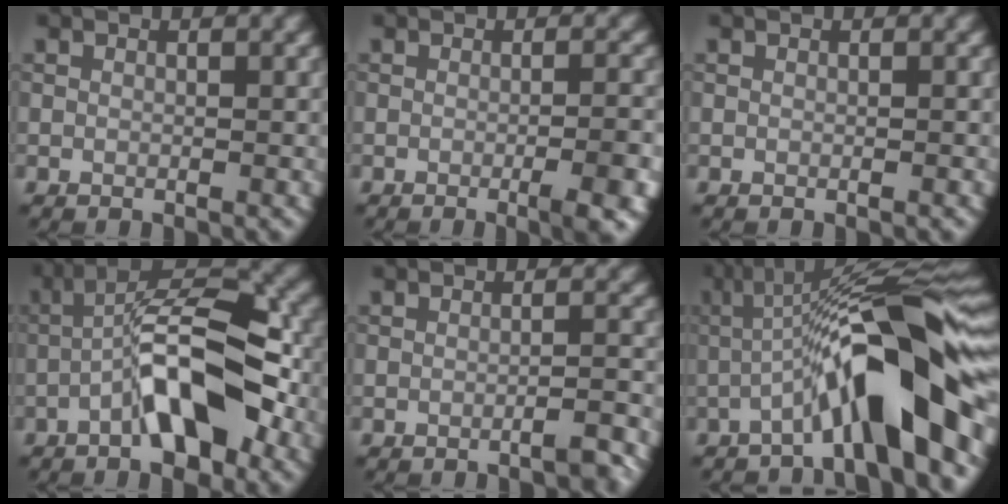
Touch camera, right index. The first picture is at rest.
{"total": 4.7, "force": [-1.5, 1.3, 4.2], "torque": [-0.045, 0.004, -0.021]}
{"total": 0.0}
{"total": 8.7, "force": [-3.0, 3.1, 7.5], "torque": [-0.113, 0.027, -0.054]}
{"total": 2.5, "force": [-1.7, 0.5, 1.8], "torque": [-0.014, 0.008, -0.033]}
{"total": 11.6, "force": [-2.8, 2.2, 11.1], "torque": [-0.163, 0.021, -0.056]}